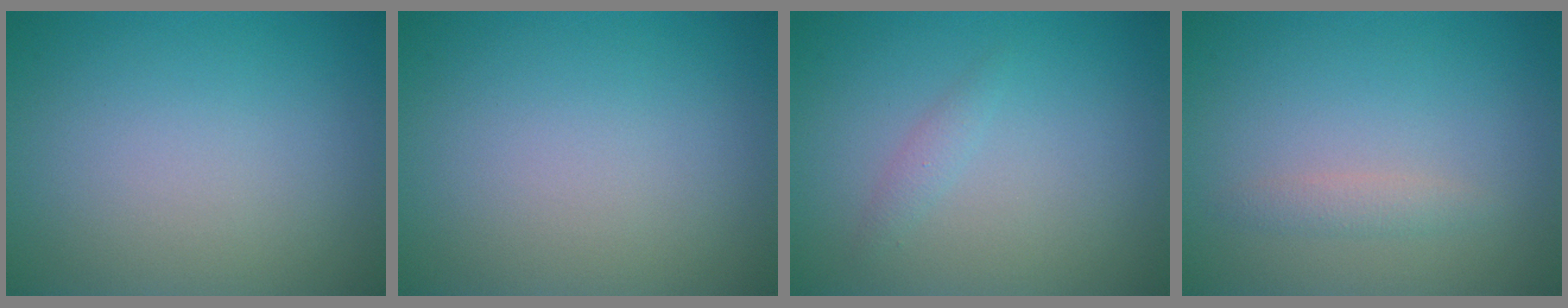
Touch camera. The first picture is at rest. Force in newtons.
{"total": 0.0}
{"total": 0.9, "press": 0.9, "slide": 0.1}
{"total": 1.2, "press": 1.2, "slide": 0.0}